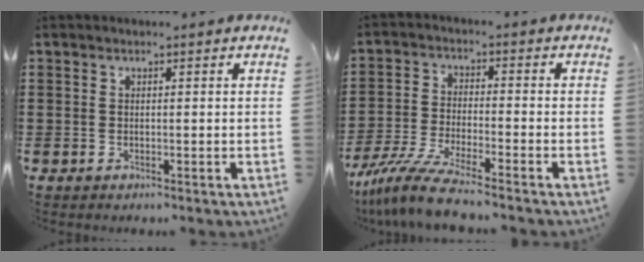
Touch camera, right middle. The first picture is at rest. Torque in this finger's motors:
{"motor_torque": [1.28, -0.86, 0.39, 0.14]}